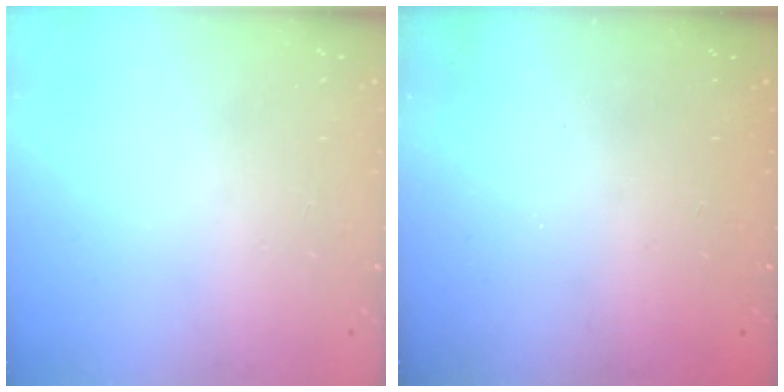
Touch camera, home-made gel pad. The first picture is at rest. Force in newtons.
{"total": 2.3, "press": 2.2, "slide": 0.8}